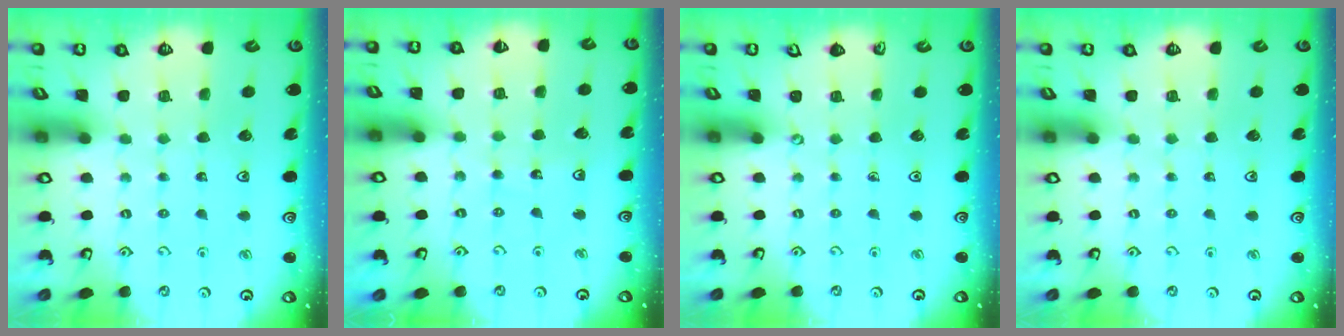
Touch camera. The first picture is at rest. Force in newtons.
{"total": 6.4, "press": 6.1, "slide": 2.0}
{"total": 0.0}
{"total": 0.0}